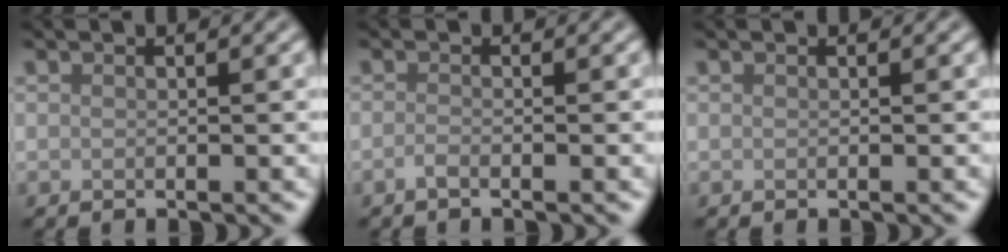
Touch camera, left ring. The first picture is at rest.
{"total": 0.8, "force": [-0.6, 0.2, 0.6], "torque": [-0.011, 0.000, -0.012]}
{"total": 0.0}